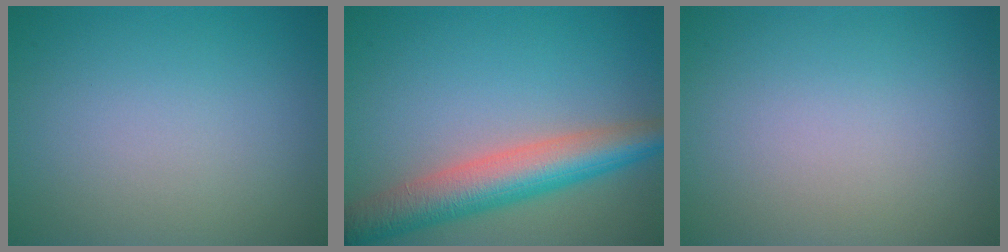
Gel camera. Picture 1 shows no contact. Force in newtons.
{"total": 6.8, "press": 6.8, "slide": 0.2}
{"total": 0.0}